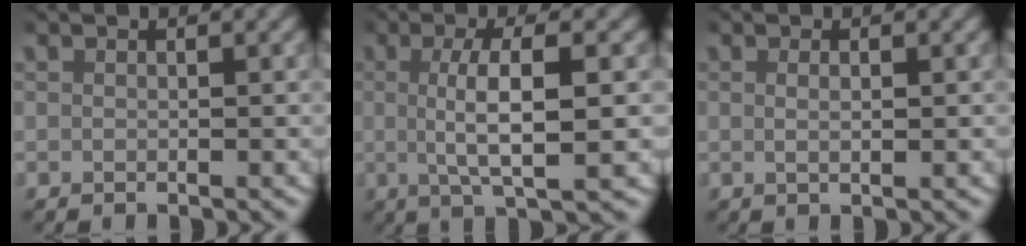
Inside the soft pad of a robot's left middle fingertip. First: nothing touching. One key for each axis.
{"total": 5.3, "fx": -0.1, "fy": 1.0, "fz": 5.2, "tx": -0.094, "ty": -0.007, "tz": -0.001}
{"total": 0.9, "fx": 0.2, "fy": 0.1, "fz": 0.9, "tx": -0.019, "ty": -0.005, "tz": 0.006}